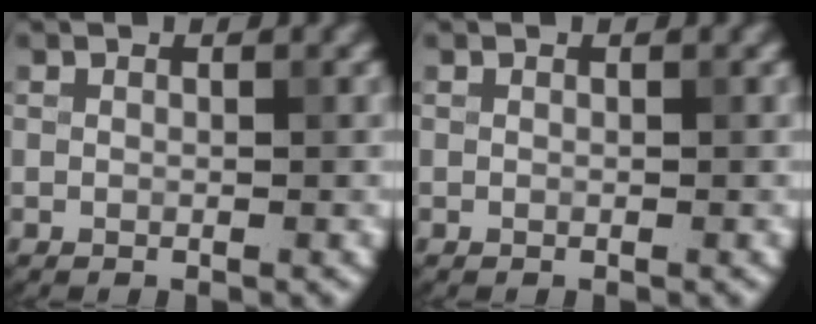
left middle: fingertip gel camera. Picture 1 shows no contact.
{"total": 0.0}